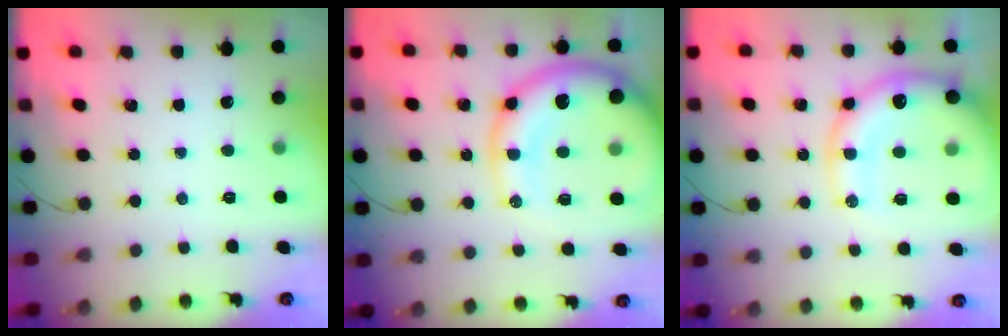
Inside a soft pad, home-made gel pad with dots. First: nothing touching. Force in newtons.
{"total": 19.2, "press": 18.6, "slide": 4.5}
{"total": 18.5, "press": 18.1, "slide": 3.8}